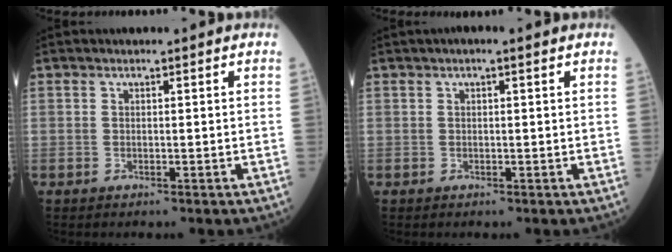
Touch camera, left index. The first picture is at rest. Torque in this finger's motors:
{"motor_torque": [0.01, -0.20, -0.30, 0.03]}